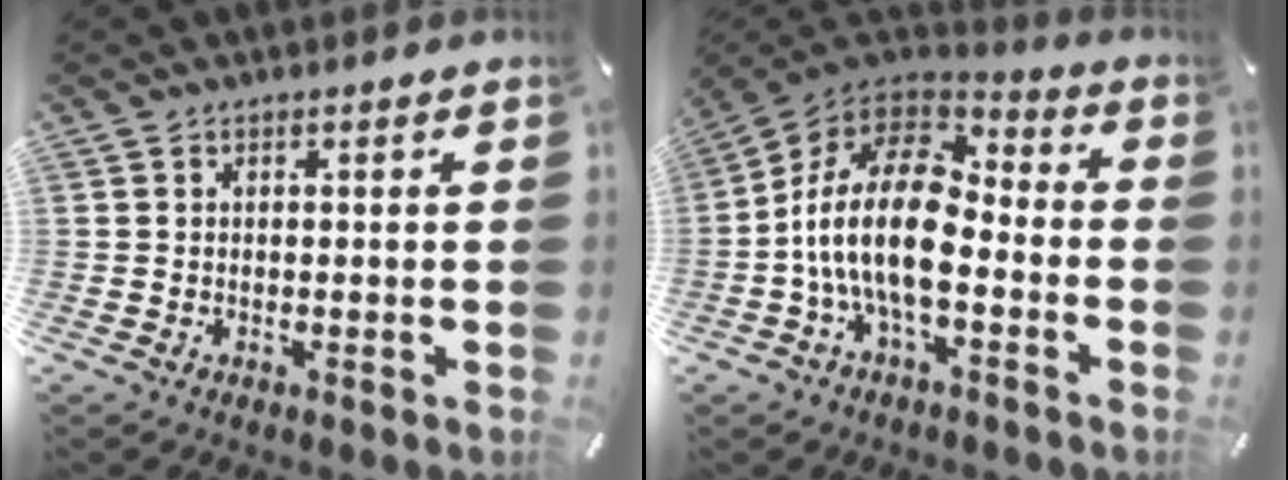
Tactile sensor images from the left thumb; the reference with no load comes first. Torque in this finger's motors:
{"motor_torque": [0.93, 2.74, 1.33, -0.46, 0.56]}